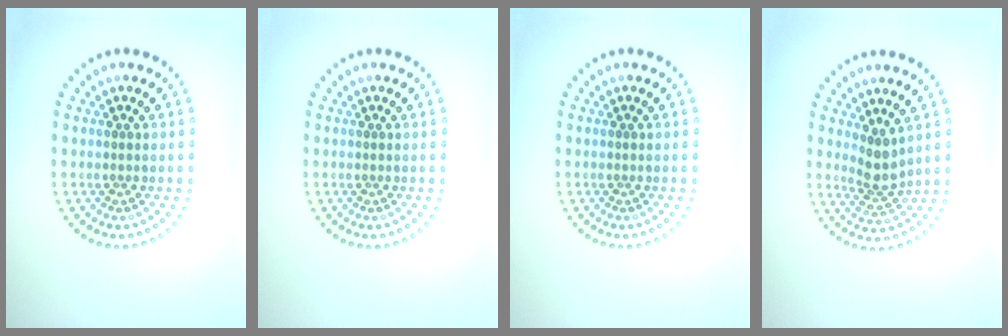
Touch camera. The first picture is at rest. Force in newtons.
{"total": 0.0}
{"total": 0.0}
{"total": 2.8, "press": 2.1, "slide": 1.8}